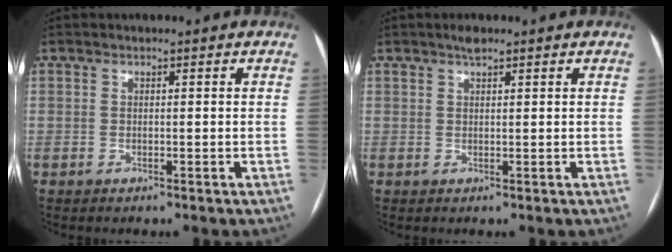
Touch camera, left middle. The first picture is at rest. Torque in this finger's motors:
{"motor_torque": [0.11, -0.11, -0.04, 0.00]}